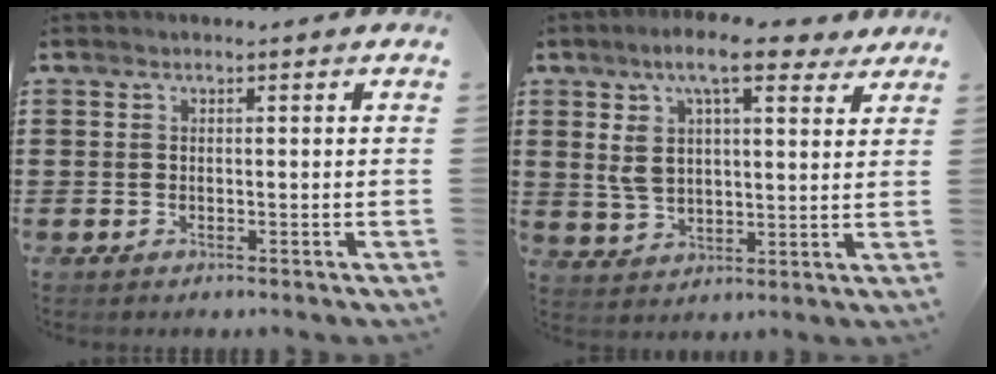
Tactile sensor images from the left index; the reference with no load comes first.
{"total": 11.2, "force": [6.8, 3.7, 8.1], "torque": [-0.162, -0.006, 0.120]}